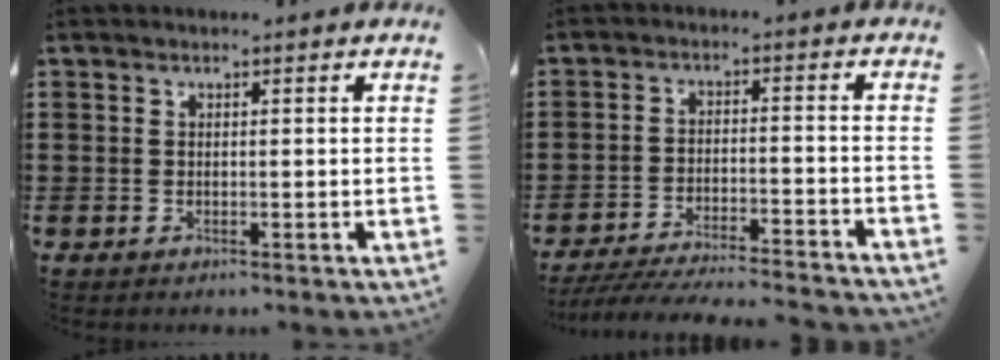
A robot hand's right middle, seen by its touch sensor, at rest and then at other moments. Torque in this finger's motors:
{"motor_torque": [0.23, -0.03, 0.15, 0.13]}